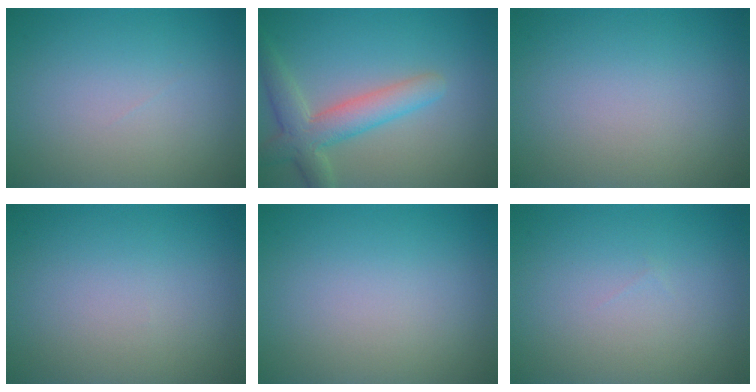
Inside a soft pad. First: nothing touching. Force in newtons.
{"total": 4.6, "press": 4.6, "slide": 0.5}
{"total": 0.0}
{"total": 0.0}
{"total": 0.0}
{"total": 0.0}